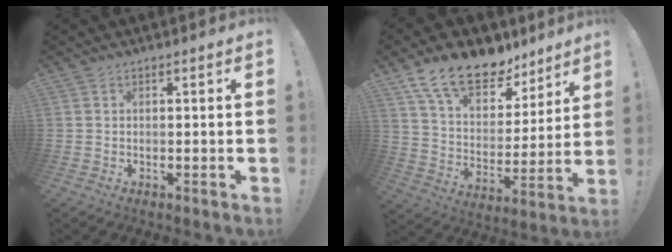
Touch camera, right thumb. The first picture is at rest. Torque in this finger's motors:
{"motor_torque": [-0.90, 1.72, 0.34, 0.21, 0.10]}